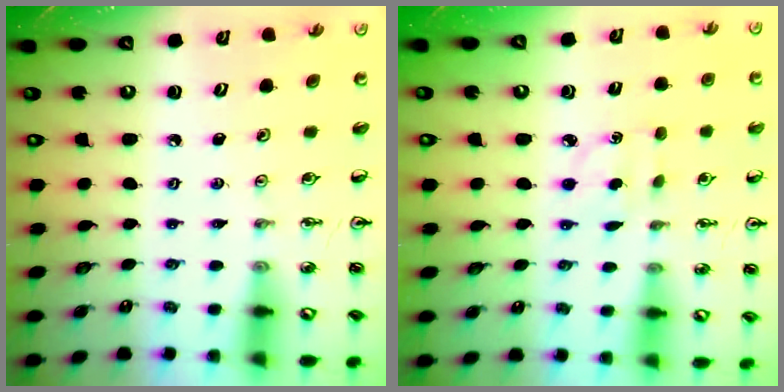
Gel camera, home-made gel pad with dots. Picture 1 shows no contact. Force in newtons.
{"total": 2.8, "press": 2.7, "slide": 0.7}